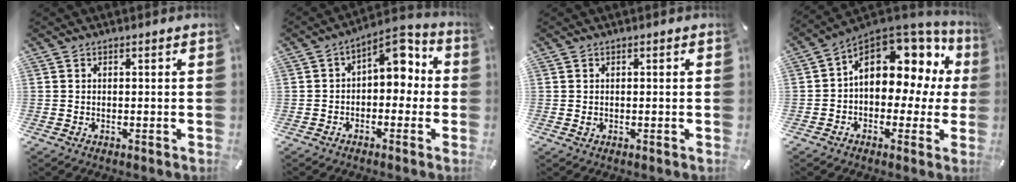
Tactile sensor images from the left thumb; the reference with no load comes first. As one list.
[{"total": 8.0, "force": [2.4, 5.2, 5.5], "torque": [-0.066, -0.024, 0.033]}, {"total": 0.7, "force": [0.0, 0.6, 0.4], "torque": [-0.008, 0.002, -0.001]}, {"total": 13.5, "force": [4.8, 9.0, 8.8], "torque": [-0.121, -0.036, 0.082]}]